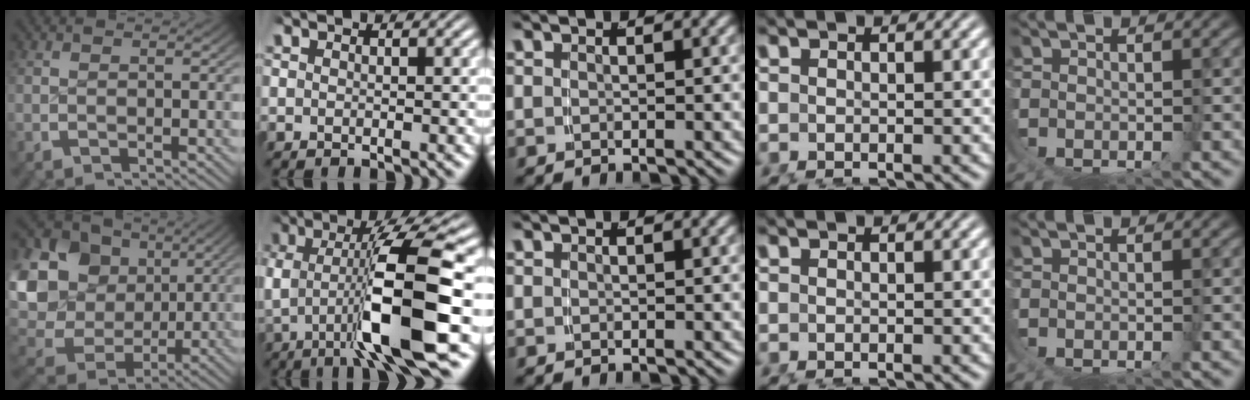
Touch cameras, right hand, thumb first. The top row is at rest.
{"thumb": {"total": 17.3, "force": [1.0, 14.2, 9.8], "torque": [-0.223, -0.042, 0.024]}, "index": {"total": 9.7, "force": [-0.4, 1.9, 9.5], "torque": [-0.156, -0.007, 0.002]}}